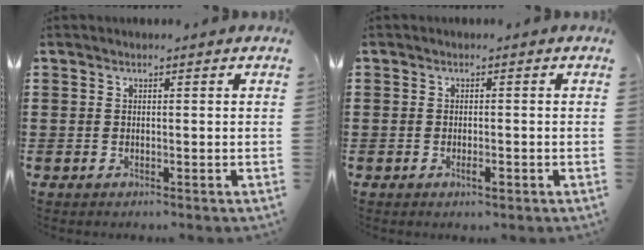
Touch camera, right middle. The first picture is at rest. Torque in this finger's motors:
{"motor_torque": [0.59, 0.36, 0.00, 0.00]}